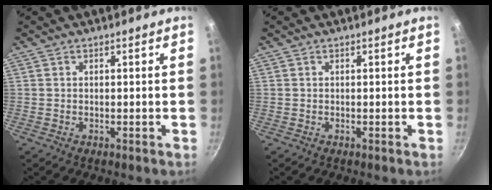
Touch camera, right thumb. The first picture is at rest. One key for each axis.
{"total": 0.0}